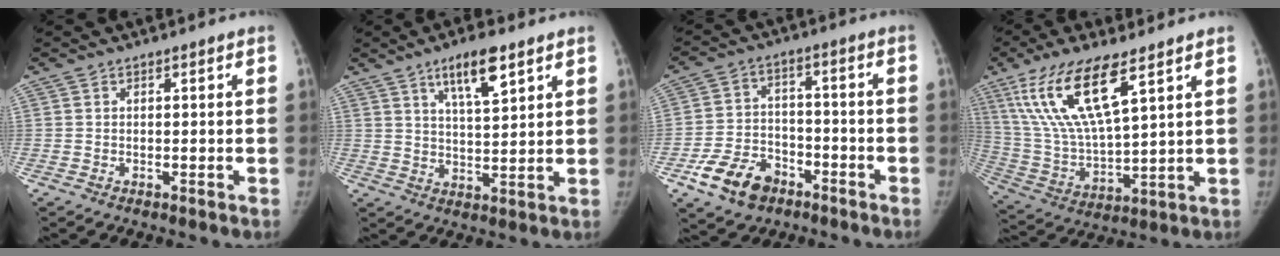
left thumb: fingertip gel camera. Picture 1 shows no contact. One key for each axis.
{"total": 8.8, "fx": 5.2, "fy": 2.4, "fz": 6.7, "tx": -0.103, "ty": -0.028, "tz": 0.090}
{"total": 10.9, "fx": -6.2, "fy": 7.3, "fz": 5.2, "tx": -0.076, "ty": 0.035, "tz": -0.106}
{"total": 17.6, "fx": 9.2, "fy": 5.2, "fz": 14.1, "tx": -0.283, "ty": -0.033, "tz": 0.186}